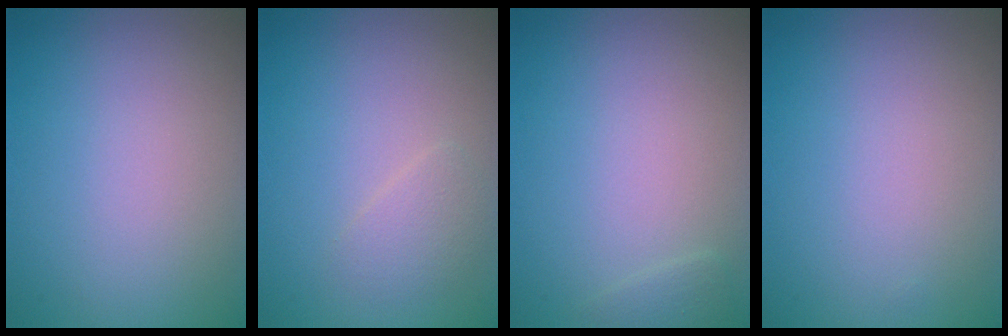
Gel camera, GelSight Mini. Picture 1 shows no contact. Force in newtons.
{"total": 1.5, "press": 1.5, "slide": 0.1}
{"total": 0.7, "press": 0.7, "slide": 0.1}
{"total": 0.0}